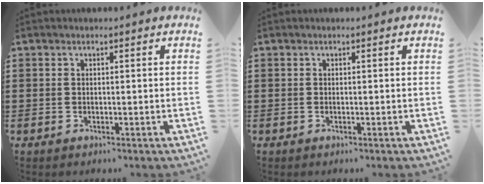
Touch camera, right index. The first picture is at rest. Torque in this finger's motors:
{"motor_torque": [-0.07, 0.33, 0.00, -0.01]}